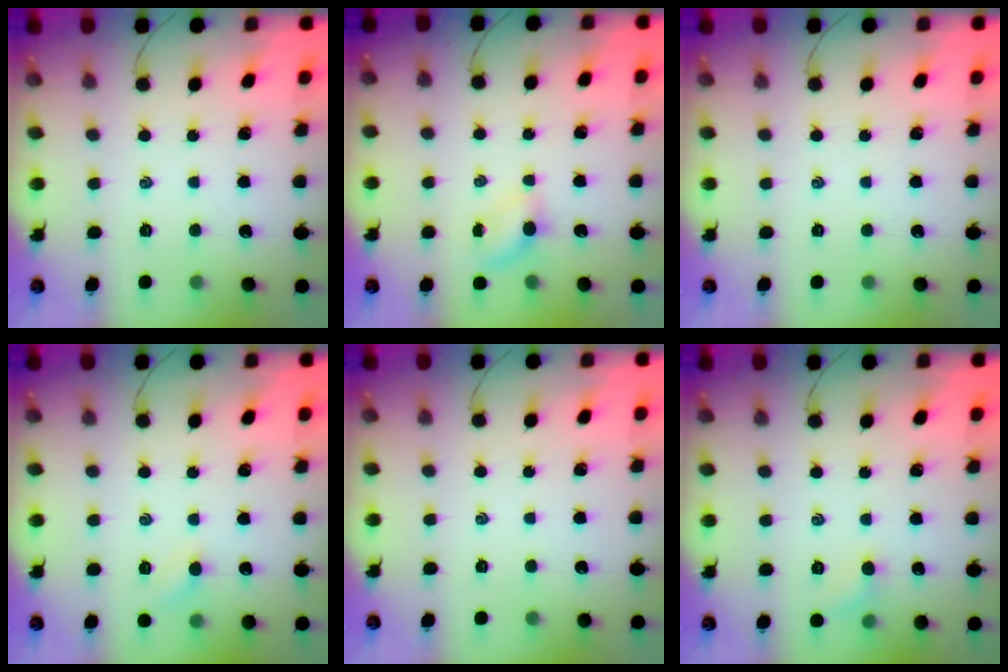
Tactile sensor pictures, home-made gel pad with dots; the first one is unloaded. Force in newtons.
{"total": 3.8, "press": 3.6, "slide": 1.3}
{"total": 0.0}
{"total": 4.5, "press": 4.3, "slide": 1.4}
{"total": 0.0}
{"total": 4.5, "press": 4.3, "slide": 1.5}